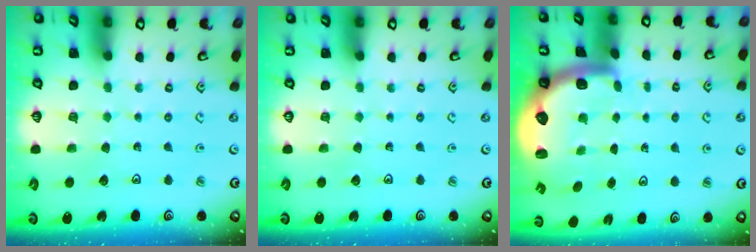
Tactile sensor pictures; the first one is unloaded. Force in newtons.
{"total": 0.0}
{"total": 2.9, "press": 2.6, "slide": 1.4}